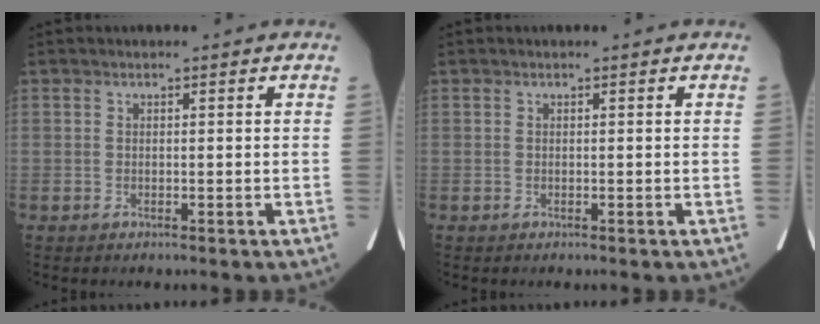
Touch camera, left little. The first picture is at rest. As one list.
[{"total": 0.0}]